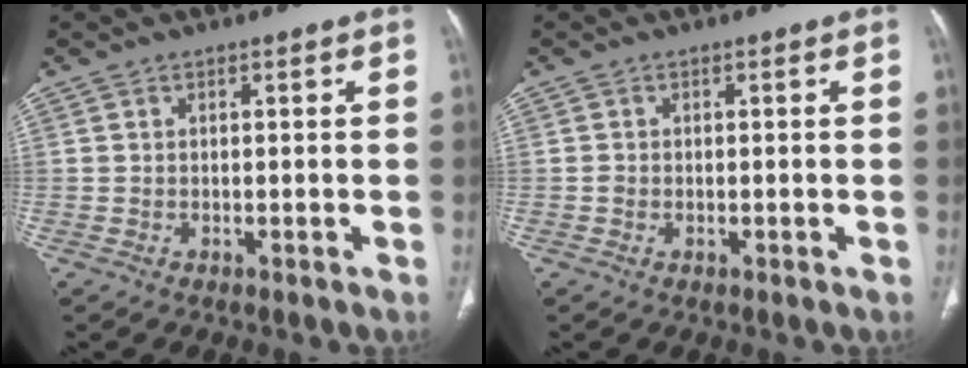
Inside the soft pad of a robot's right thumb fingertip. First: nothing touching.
{"total": 0.6, "force": [-0.2, 0.5, 0.3], "torque": [-0.008, 0.000, -0.004]}